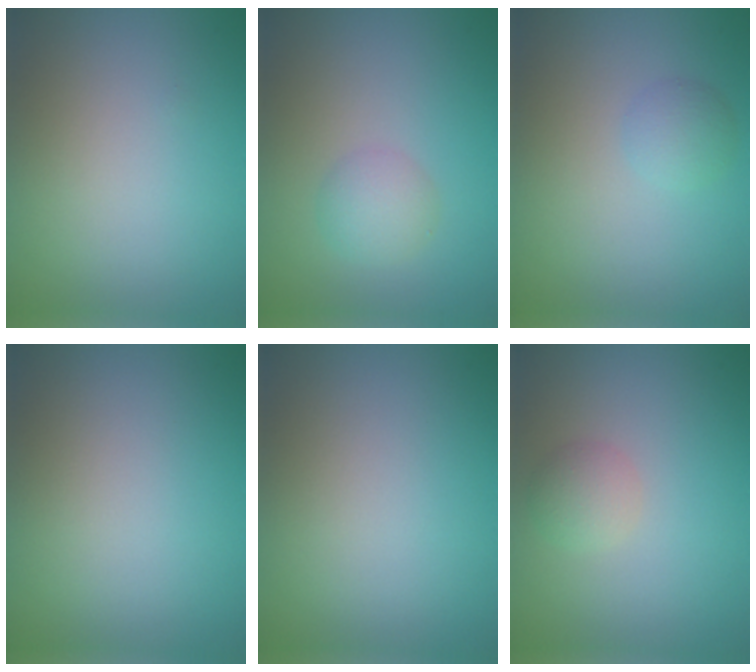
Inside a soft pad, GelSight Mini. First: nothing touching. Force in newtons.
{"total": 2.3, "press": 2.3, "slide": 0.0}
{"total": 1.7, "press": 1.7, "slide": 0.1}
{"total": 0.0}
{"total": 0.0}
{"total": 1.9, "press": 1.9, "slide": 0.1}